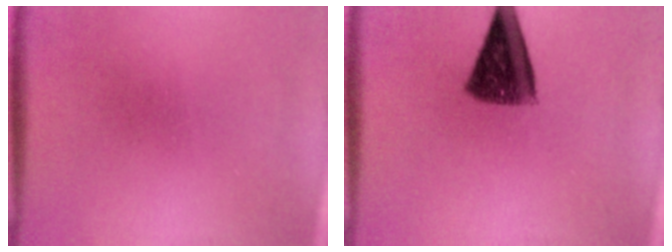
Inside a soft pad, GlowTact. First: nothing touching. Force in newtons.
{"total": 9.2}